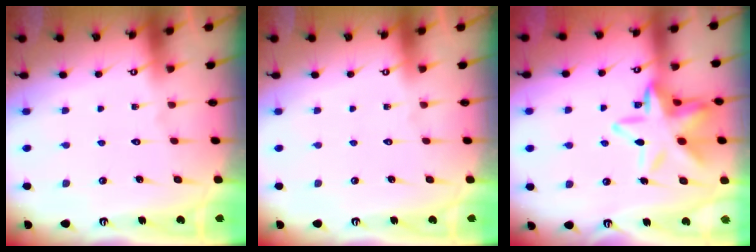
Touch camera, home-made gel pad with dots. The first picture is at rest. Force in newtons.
{"total": 0.0}
{"total": 16.5, "press": 16.4, "slide": 1.4}